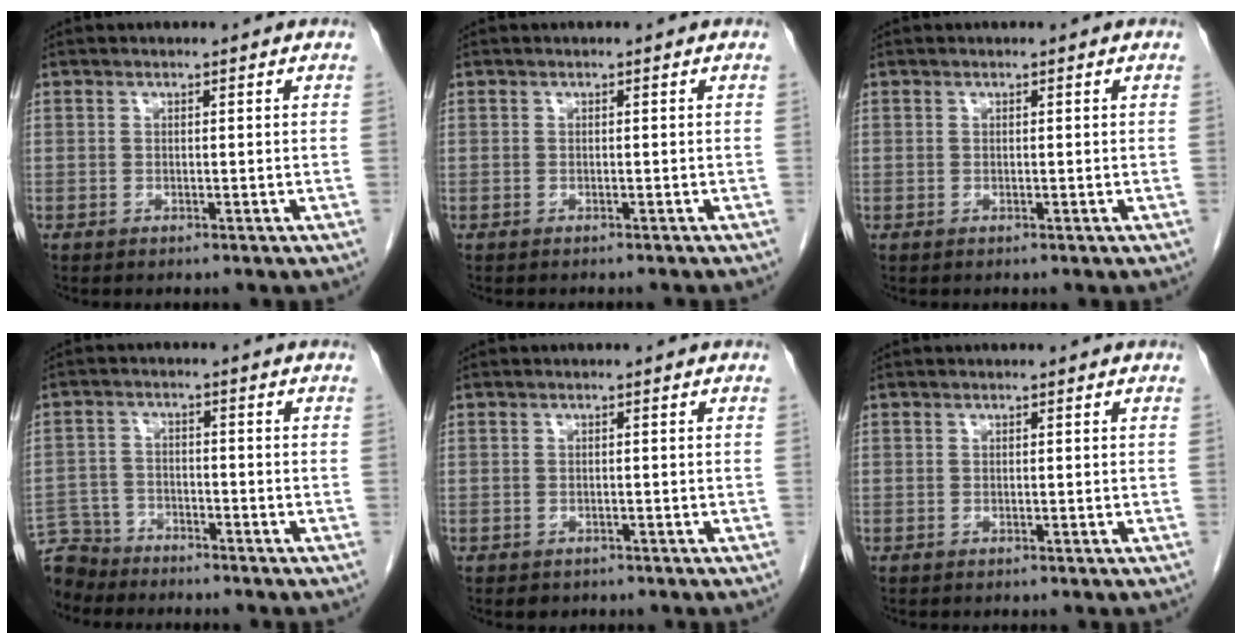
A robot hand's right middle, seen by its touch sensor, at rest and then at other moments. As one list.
[{"total": 3.0, "force": [-2.7, 0.3, 1.1], "torque": [-0.014, -0.003, -0.032]}, {"total": 0.0}, {"total": 7.2, "force": [-6.7, 2.6, -0.2], "torque": [0.001, 0.000, -0.127]}, {"total": 1.4, "force": [-1.0, 0.9, 0.3], "torque": [-0.008, 0.000, -0.010]}, {"total": 0.0}]